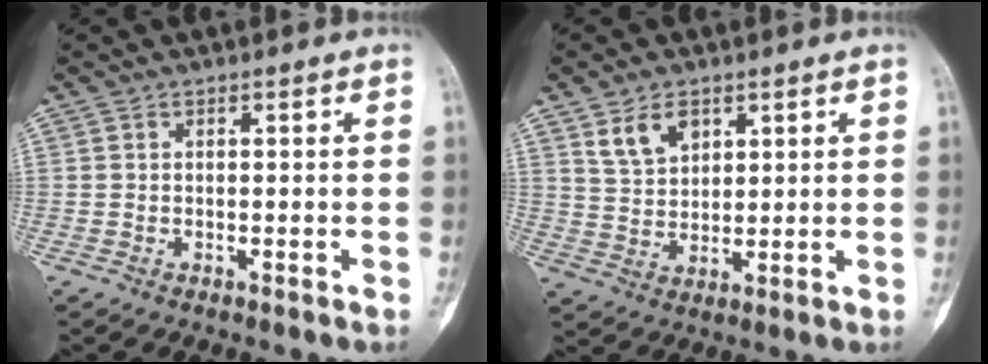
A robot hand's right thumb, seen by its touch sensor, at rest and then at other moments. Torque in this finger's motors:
{"motor_torque": [-0.07, 0.07, 0.15, -0.12, 0.10]}